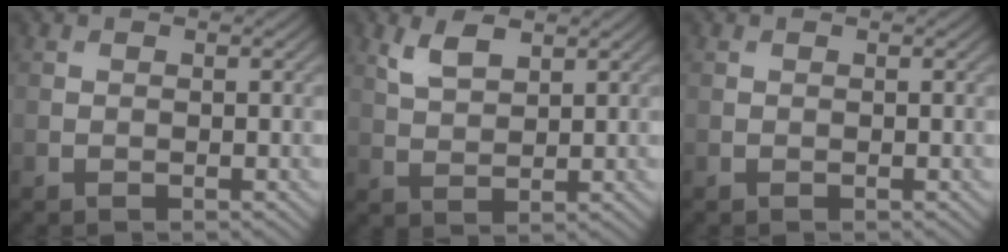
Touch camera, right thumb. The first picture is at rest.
{"total": 3.8, "force": [2.3, 1.7, 2.5], "torque": [-0.060, -0.002, 0.049]}
{"total": 0.0}